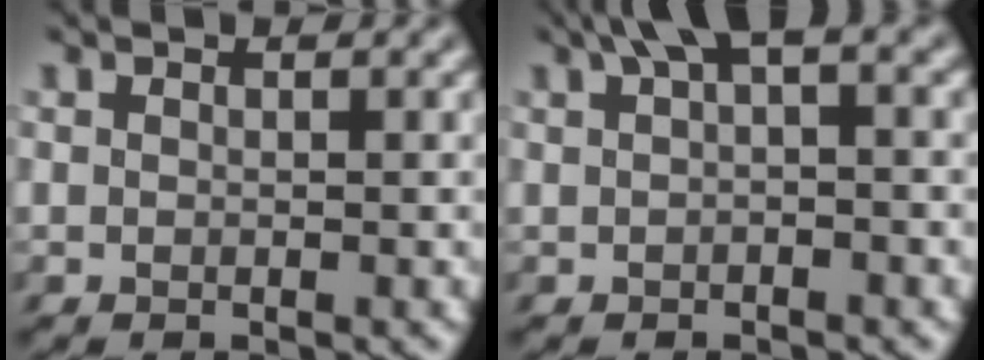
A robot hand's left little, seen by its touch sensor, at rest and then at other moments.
{"total": 5.5, "force": [2.4, 2.2, 4.3], "torque": [-0.089, 0.027, 0.038]}